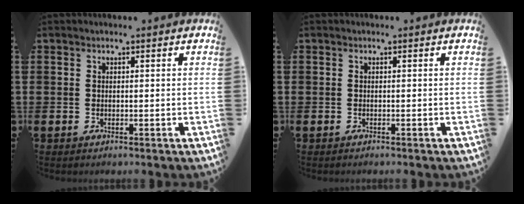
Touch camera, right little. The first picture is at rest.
{"total": 0.0}